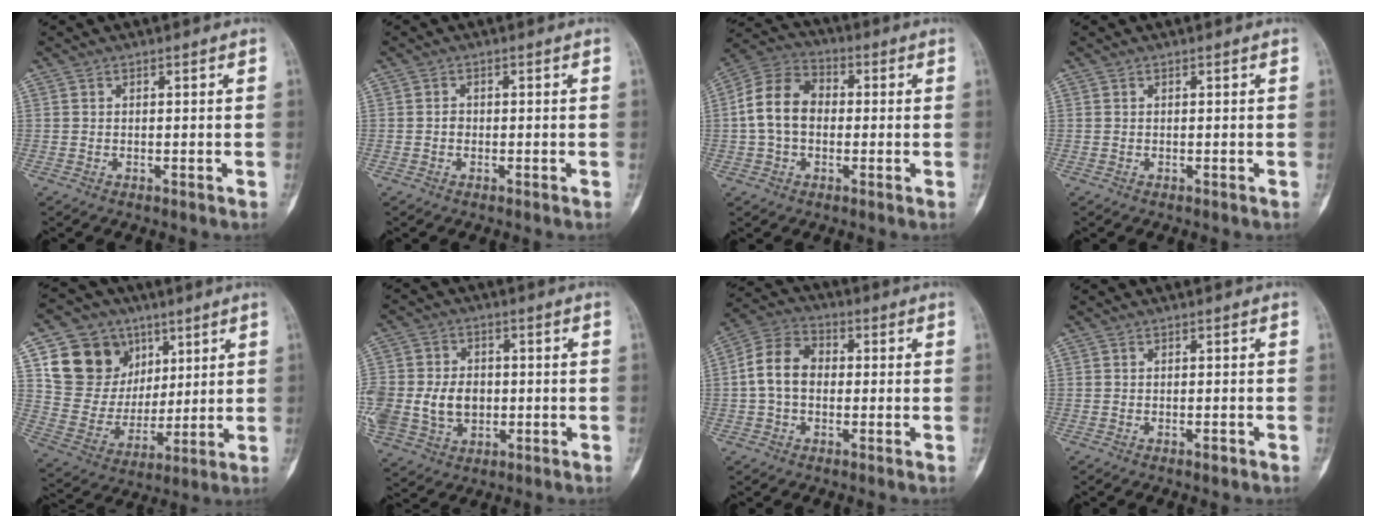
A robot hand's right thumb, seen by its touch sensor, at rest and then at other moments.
{"total": 1.1, "force": [-0.2, 0.9, 0.6], "torque": [-0.004, 0.004, -0.005]}
{"total": 10.8, "force": [-0.1, 7.9, 7.4], "torque": [-0.128, 0.032, -0.014]}
{"total": 0.0}
{"total": 17.5, "force": [7.5, 14.2, 6.9], "torque": [-0.085, -0.012, 0.151]}
{"total": 19.0, "force": [-1.6, 15.0, 11.6], "torque": [-0.277, 0.016, -0.009]}
{"total": 8.7, "force": [-0.1, 6.4, 6.0], "torque": [-0.100, 0.028, -0.014]}
{"total": 1.0, "force": [-0.6, 0.3, 0.7], "torque": [-0.012, 0.003, -0.009]}